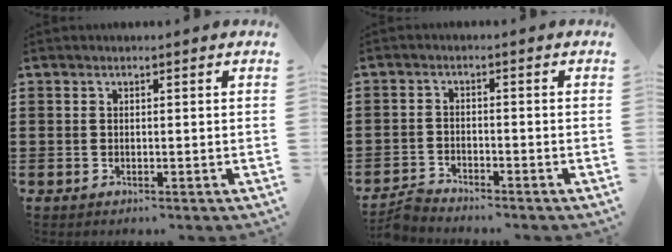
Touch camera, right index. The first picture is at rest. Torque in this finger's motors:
{"motor_torque": [0.28, 0.08, 0.02, 0.01]}